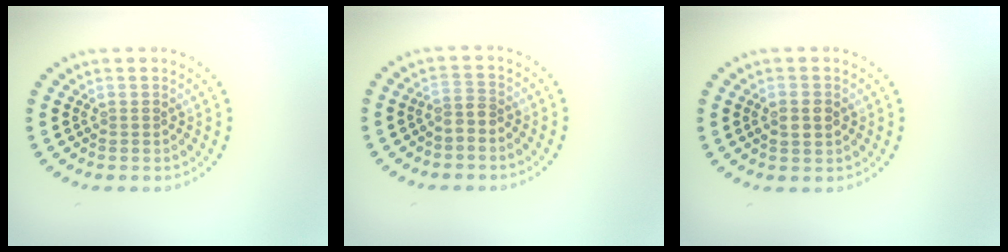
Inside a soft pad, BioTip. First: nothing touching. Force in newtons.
{"total": 1.3, "press": 0.8, "slide": 0.9}
{"total": 1.9, "press": 1.9, "slide": 0.1}